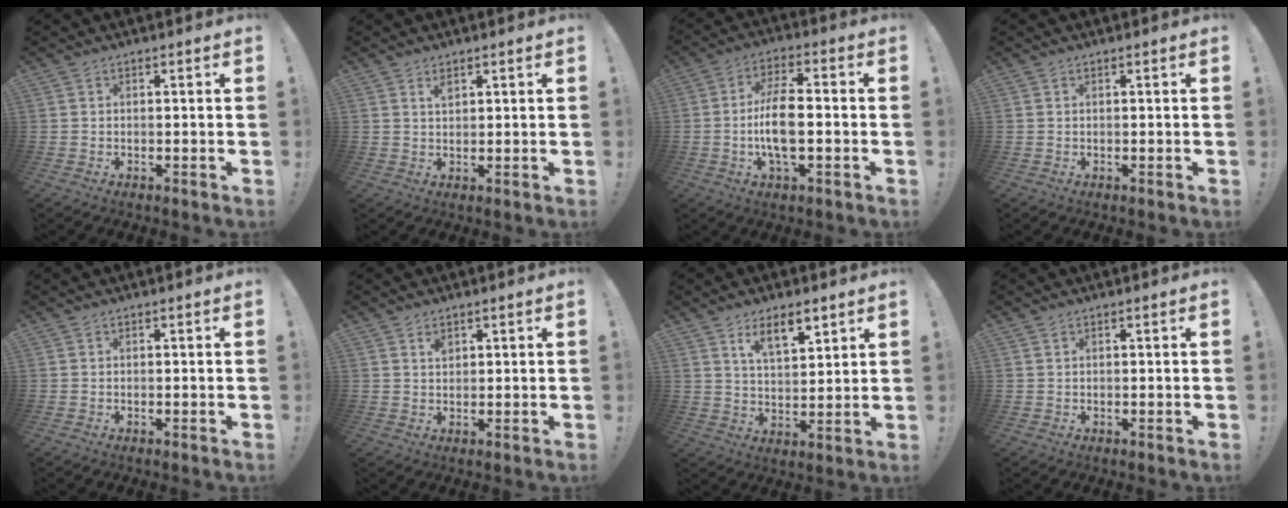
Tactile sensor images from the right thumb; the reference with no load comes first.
{"total": 2.0, "force": [1.4, 0.9, 1.2], "torque": [-0.017, -0.004, 0.024]}
{"total": 10.6, "force": [-1.8, 4.1, 9.6], "torque": [-0.203, 0.003, -0.036]}
{"total": 0.0}
{"total": 0.0}
{"total": 1.8, "force": [1.2, 1.1, 0.8], "torque": [0.003, -0.011, 0.018]}
{"total": 9.3, "force": [6.1, 3.6, 6.0], "torque": [-0.091, -0.024, 0.107]}
{"total": 0.7, "force": [0.5, 0.2, 0.4], "torque": [-0.006, -0.001, 0.008]}